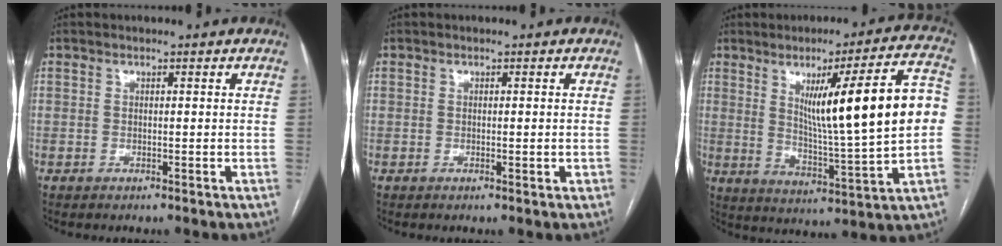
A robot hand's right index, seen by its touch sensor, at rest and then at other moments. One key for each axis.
{"total": 1.1, "fx": -0.2, "fy": 0.3, "fz": 1.0, "tx": -0.015, "ty": 0.000, "tz": 0.003}
{"total": 18.4, "fx": 2.7, "fy": 0.3, "fz": 18.2, "tx": -0.262, "ty": 0.008, "tz": 0.041}